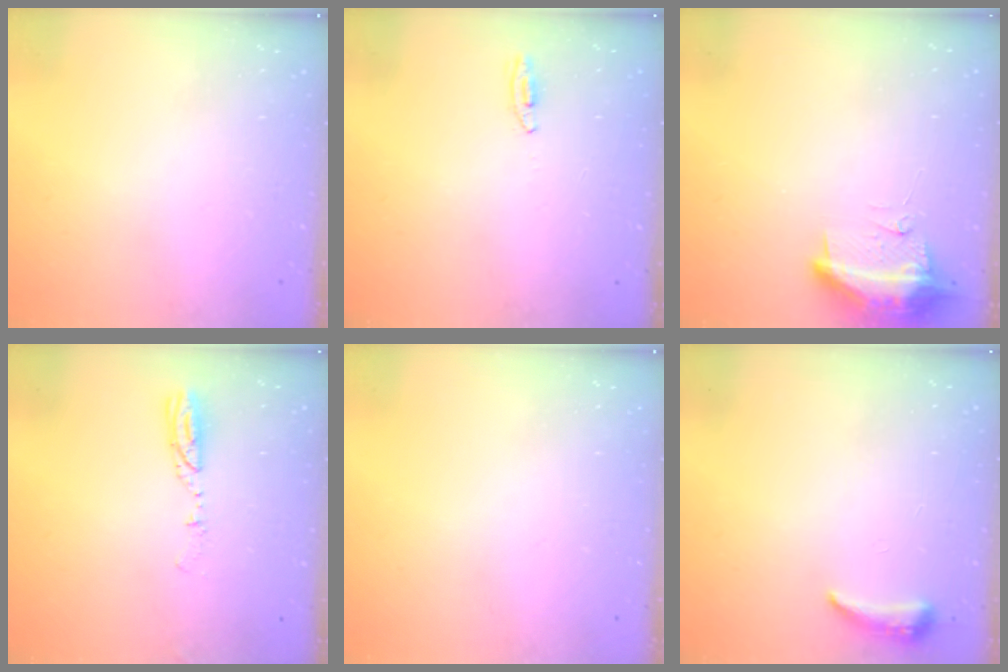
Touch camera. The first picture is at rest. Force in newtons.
{"total": 2.7, "press": 2.5, "slide": 1.0}
{"total": 10.0, "press": 9.9, "slide": 1.7}
{"total": 4.8, "press": 4.7, "slide": 1.0}
{"total": 0.0}
{"total": 4.3, "press": 4.2, "slide": 0.9}